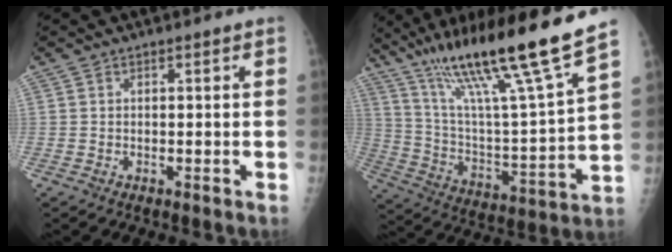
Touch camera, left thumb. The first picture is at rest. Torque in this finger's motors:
{"motor_torque": [1.14, -0.53, 1.42, -1.35, 0.34]}